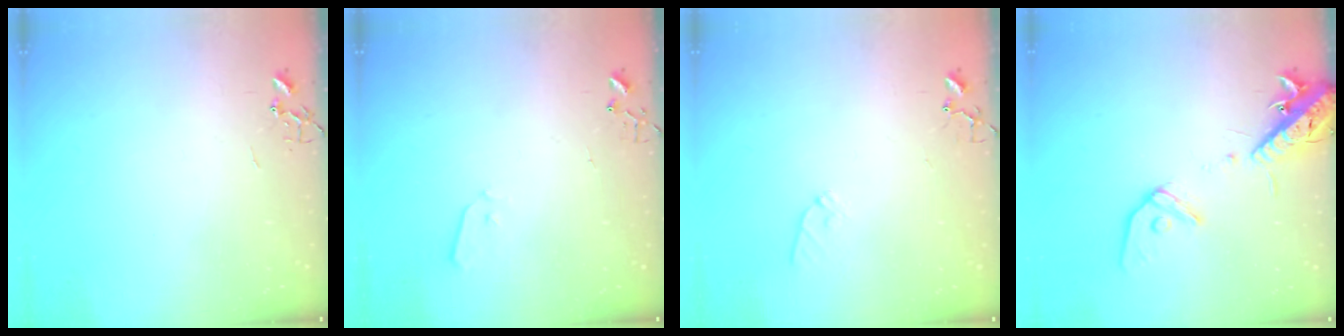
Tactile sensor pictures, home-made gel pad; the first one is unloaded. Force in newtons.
{"total": 3.6, "press": 3.6, "slide": 0.6}
{"total": 6.4, "press": 6.4, "slide": 0.6}
{"total": 15.4, "press": 15.0, "slide": 3.5}